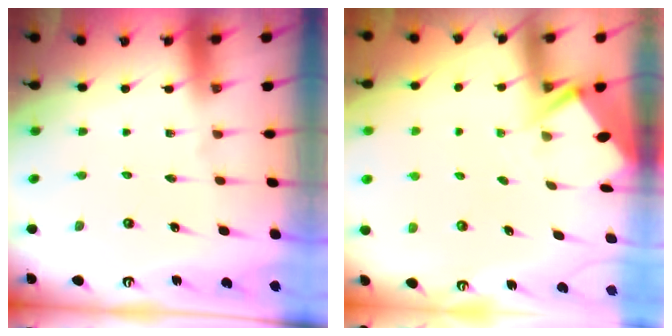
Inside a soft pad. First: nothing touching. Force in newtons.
{"total": 2.9, "press": 2.9, "slide": 0.4}